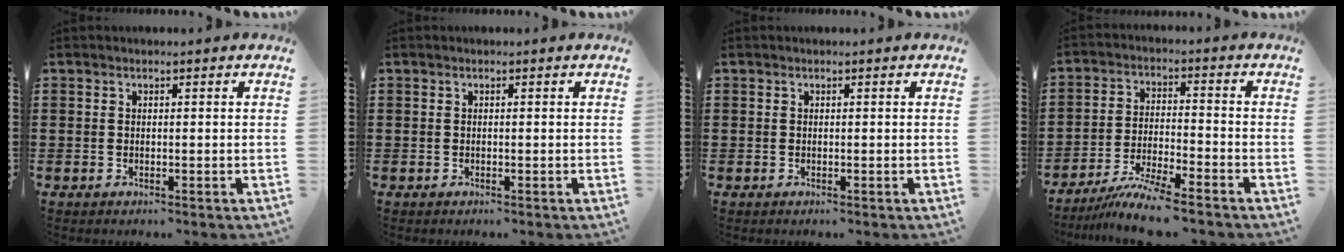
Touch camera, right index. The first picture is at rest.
{"total": 0.0}
{"total": 0.0}
{"total": 7.5, "force": [-6.6, -0.1, 3.6], "torque": [-0.079, -0.011, -0.130]}